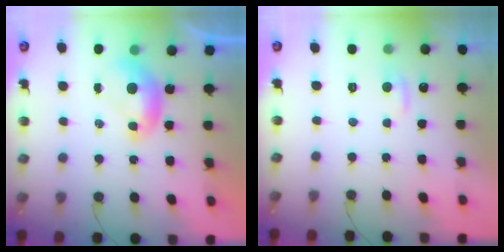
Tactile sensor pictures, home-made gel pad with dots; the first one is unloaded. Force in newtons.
{"total": 1.0, "press": 0.7, "slide": 0.7}